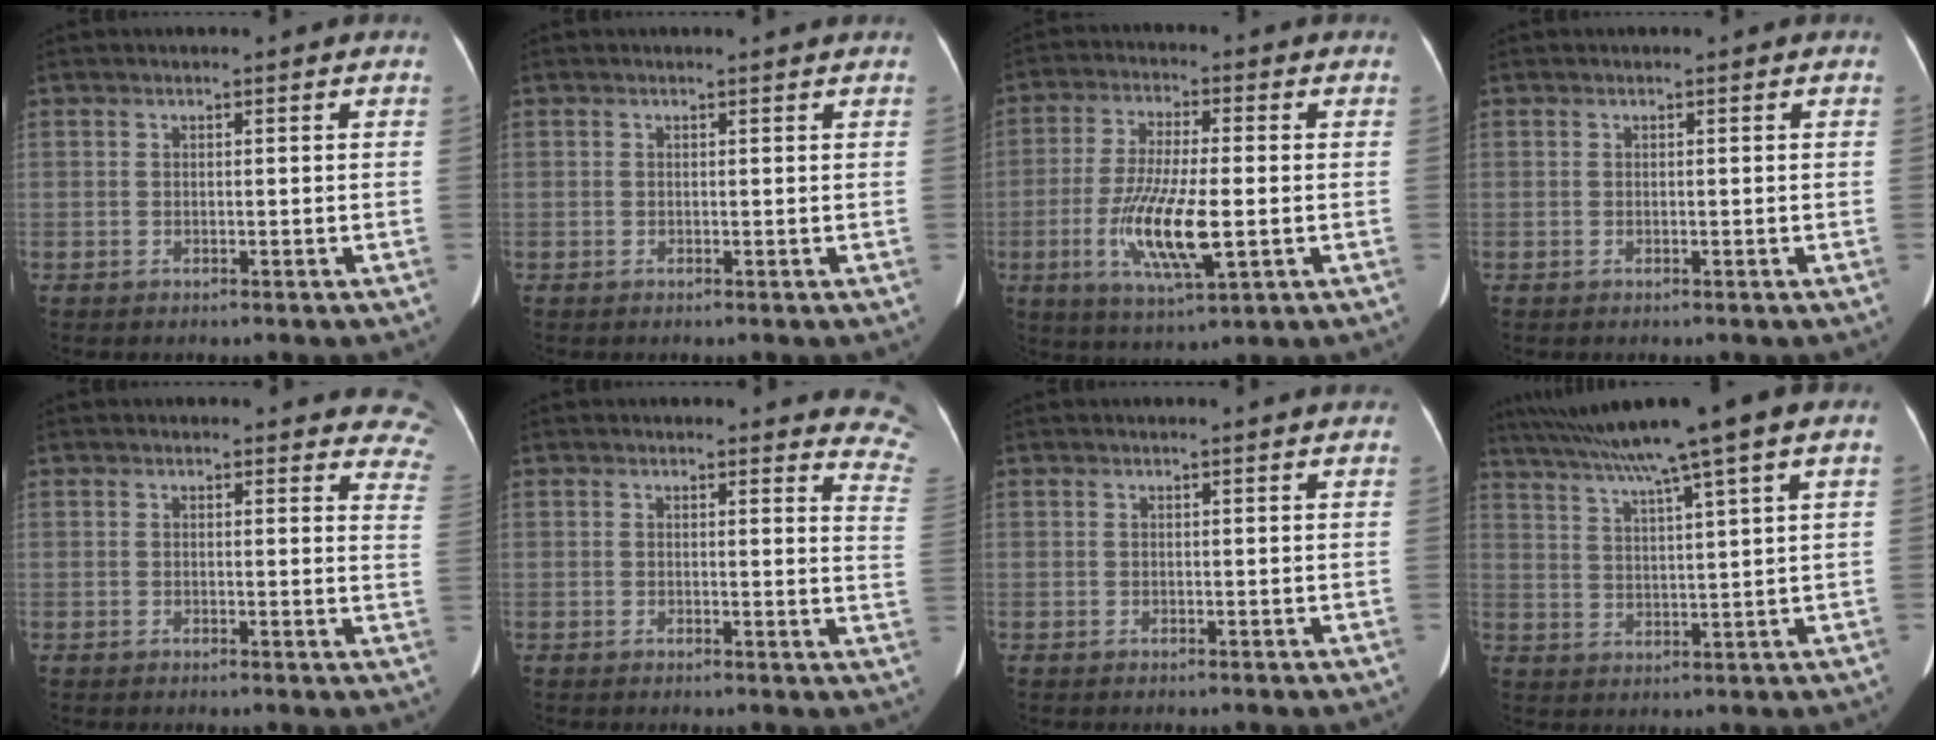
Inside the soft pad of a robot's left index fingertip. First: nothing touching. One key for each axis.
{"total": 0.9, "fx": 0.9, "fy": -0.1, "fz": 0.2, "tx": -0.011, "ty": -0.002, "tz": 0.004}
{"total": 11.5, "fx": -2.5, "fy": 2.1, "fz": 11.0, "tx": -0.221, "ty": -0.016, "tz": -0.043}
{"total": 0.0}
{"total": 9.0, "fx": 8.3, "fy": 3.0, "fz": 1.6, "tx": 0.028, "ty": -0.034, "tz": 0.045}
{"total": 9.2, "fx": 9.0, "fy": 1.8, "fz": 1.2, "tx": 0.026, "ty": -0.071, "tz": 0.047}
{"total": 4.6, "fx": 4.3, "fy": 0.5, "fz": 1.5, "tx": -0.019, "ty": 0.013, "tz": 0.032}
{"total": 13.6, "fx": 9.8, "fy": -1.3, "fz": 9.4, "tx": -0.154, "ty": 0.034, "tz": 0.148}